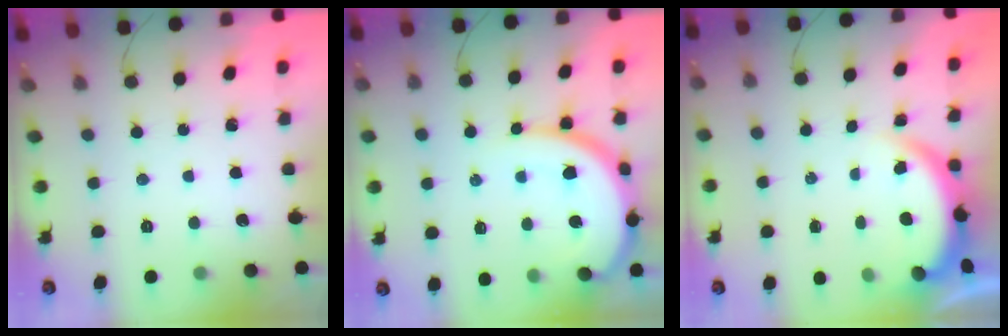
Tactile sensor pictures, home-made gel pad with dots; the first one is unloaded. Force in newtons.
{"total": 12.1, "press": 12.1, "slide": 1.2}
{"total": 3.8, "press": 3.8, "slide": 0.1}